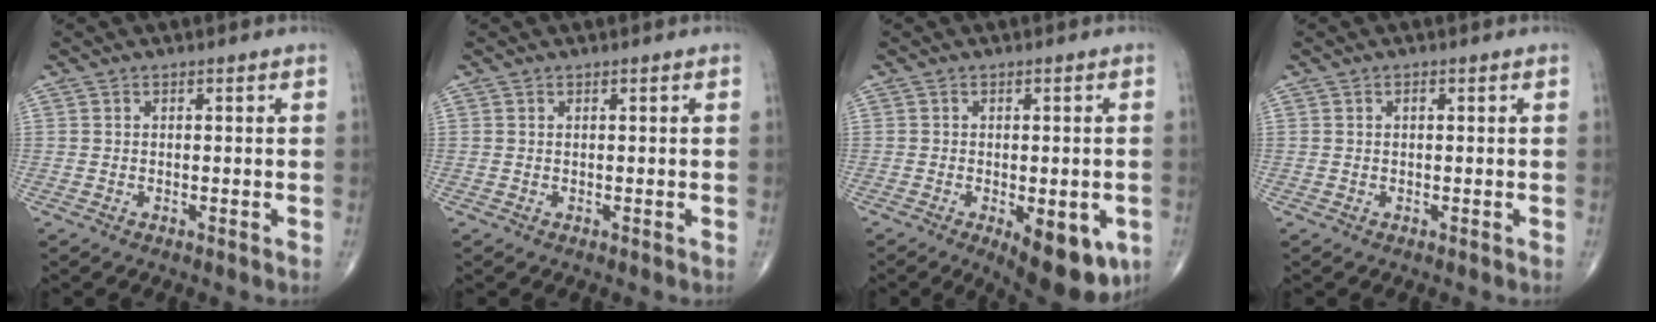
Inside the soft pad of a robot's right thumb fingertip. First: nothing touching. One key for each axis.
{"total": 0.0}
{"total": 11.9, "fx": -4.5, "fy": 5.1, "fz": 9.7, "tx": -0.111, "ty": -0.006, "tz": -0.050}
{"total": 0.6, "fx": 0.2, "fy": 0.3, "fz": 0.5, "tx": -0.010, "ty": 0.000, "tz": 0.003}